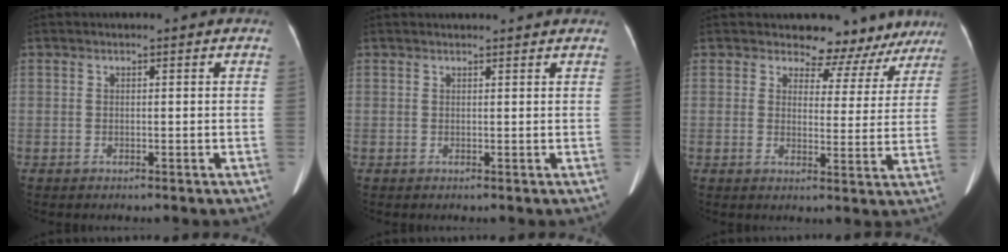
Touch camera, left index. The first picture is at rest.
{"total": 4.3, "force": [4.2, 0.2, 1.0], "torque": [-0.014, 0.027, 0.048]}
{"total": 9.2, "force": [8.5, 3.6, -0.2], "torque": [0.032, -0.011, 0.076]}